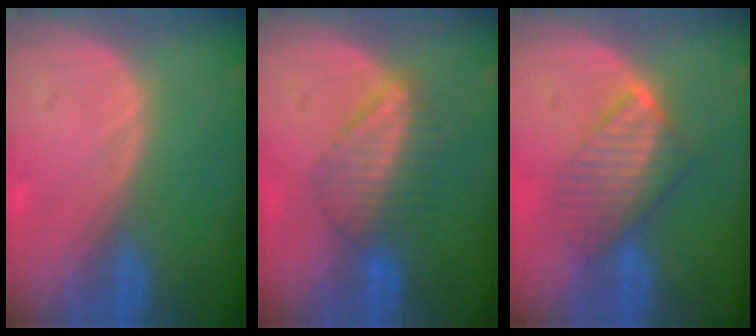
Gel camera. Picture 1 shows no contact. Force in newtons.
{"total": 6.3, "press": 6.1, "slide": 1.4}
{"total": 6.4, "press": 6.4, "slide": 0.8}